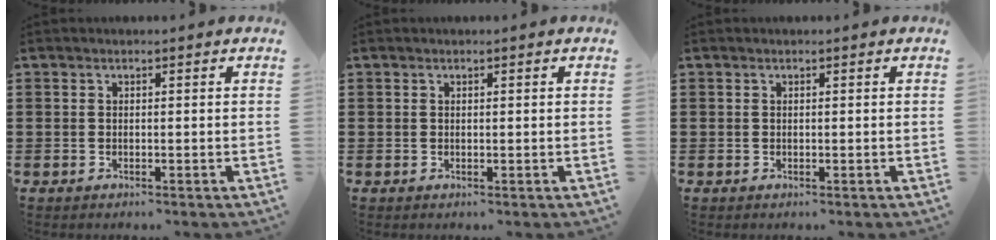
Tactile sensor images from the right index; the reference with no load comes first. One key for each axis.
{"total": 0.0}
{"total": 0.0}